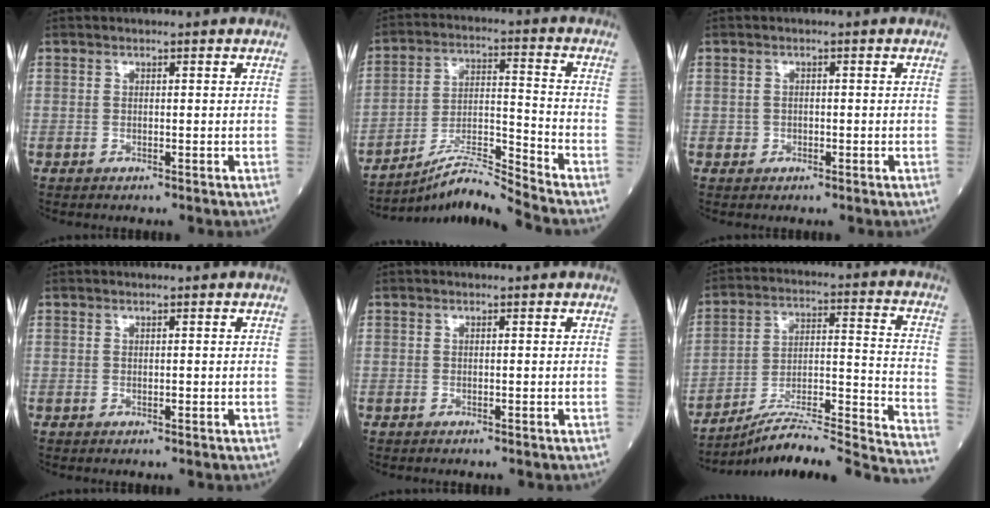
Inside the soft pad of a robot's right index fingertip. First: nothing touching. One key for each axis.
{"total": 9.6, "fx": -8.9, "fy": -2.8, "fz": 2.3, "tx": -0.046, "ty": 0.005, "tz": -0.162}
{"total": 1.1, "fx": -0.5, "fy": 1.0, "fz": 0.1, "tx": 0.003, "ty": 0.004, "tz": -0.009}
{"total": 0.0}
{"total": 0.0}
{"total": 22.9, "fx": -21.1, "fy": -1.0, "fz": 8.9, "tx": -0.091, "ty": 0.006, "tz": -0.317}